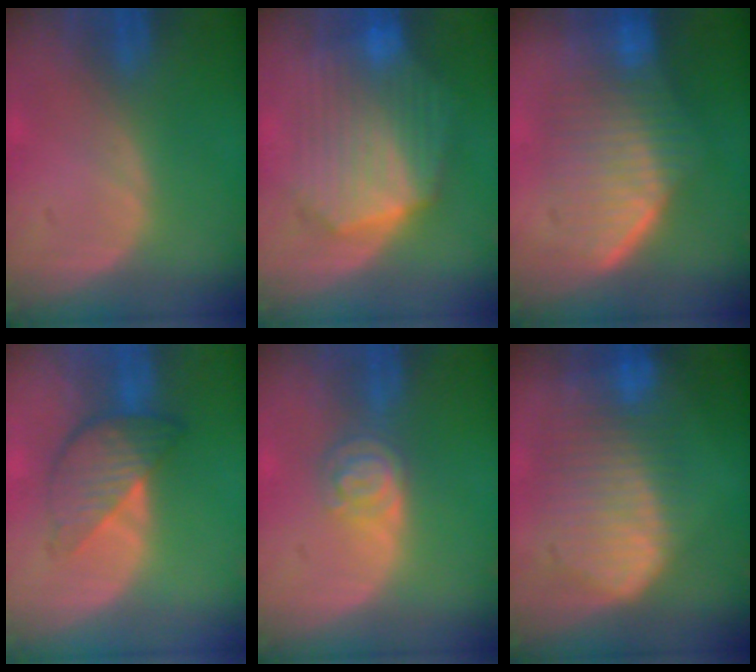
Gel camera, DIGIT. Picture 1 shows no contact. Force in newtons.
{"total": 10.9, "press": 10.9, "slide": 0.7}
{"total": 8.3, "press": 8.2, "slide": 1.4}
{"total": 6.0, "press": 6.0, "slide": 0.4}
{"total": 4.6, "press": 3.9, "slide": 2.4}
{"total": 10.4, "press": 9.0, "slide": 5.3}